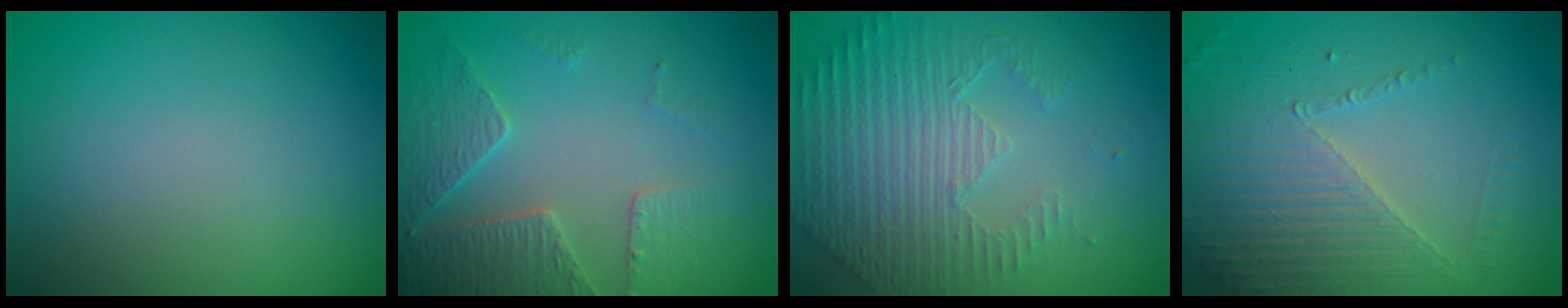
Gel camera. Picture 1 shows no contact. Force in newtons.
{"total": 4.0, "press": 3.9, "slide": 0.7}
{"total": 4.6, "press": 3.5, "slide": 3.0}
{"total": 4.4, "press": 3.9, "slide": 2.2}